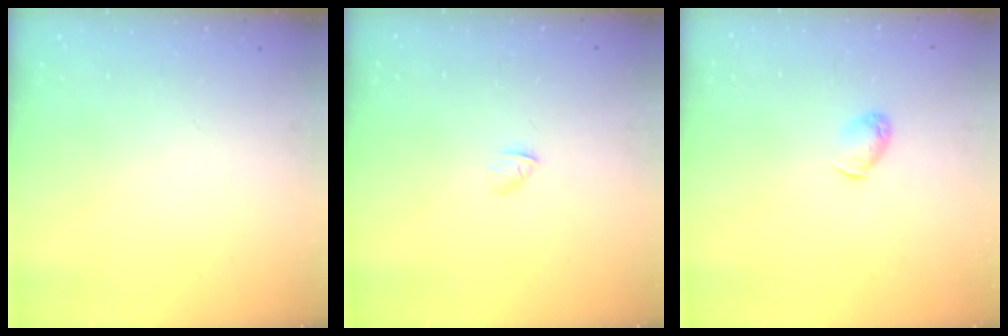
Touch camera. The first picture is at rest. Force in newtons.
{"total": 2.8, "press": 2.7, "slide": 0.7}
{"total": 4.5, "press": 4.4, "slide": 0.7}